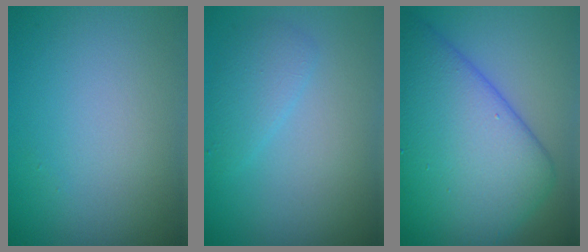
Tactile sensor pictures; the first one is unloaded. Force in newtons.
{"total": 2.0, "press": 2.0, "slide": 0.1}
{"total": 11.6, "press": 11.6, "slide": 0.3}